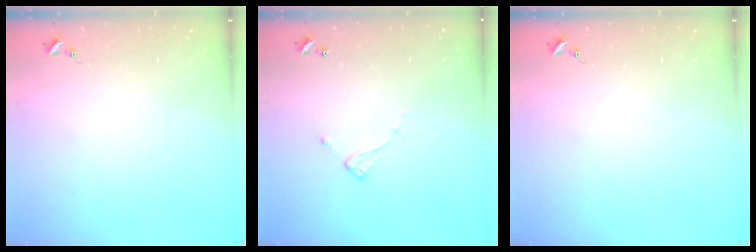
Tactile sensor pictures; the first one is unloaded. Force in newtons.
{"total": 5.0, "press": 5.0, "slide": 0.4}
{"total": 0.0}